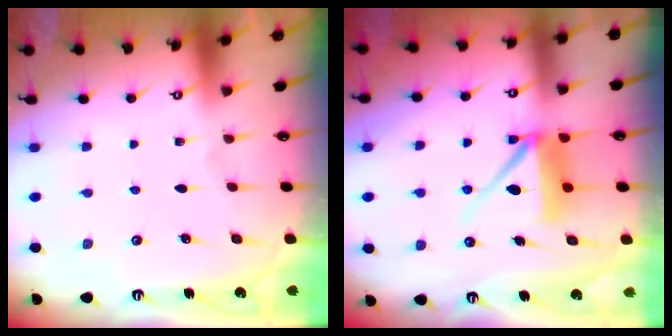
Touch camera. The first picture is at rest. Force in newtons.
{"total": 9.0, "press": 8.9, "slide": 0.9}